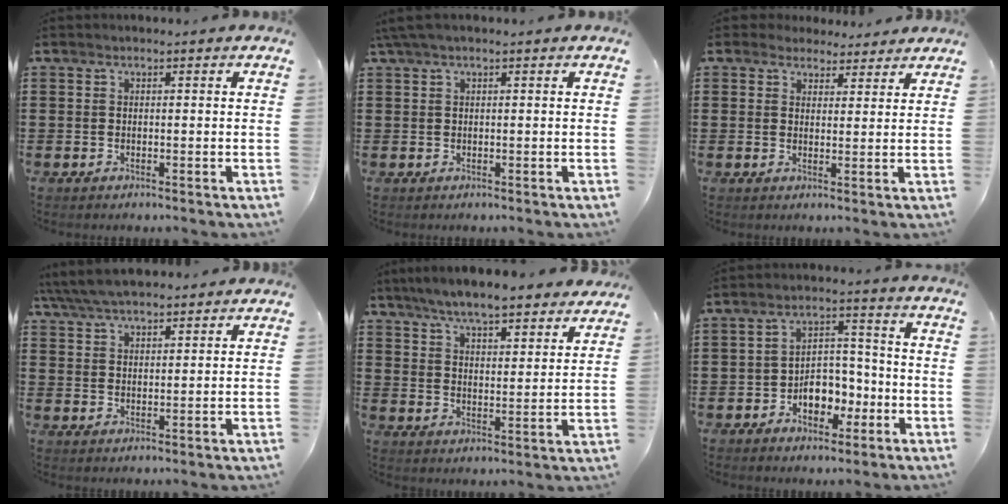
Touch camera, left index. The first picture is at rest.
{"total": 1.3, "force": [0.5, 0.1, 1.2], "torque": [-0.024, 0.001, 0.011]}
{"total": 3.3, "force": [2.9, 1.4, 0.2], "torque": [-0.016, 0.001, 0.057]}
{"total": 5.5, "force": [5.1, 1.0, 1.9], "torque": [-0.053, -0.009, 0.093]}
{"total": 6.3, "force": [6.0, 0.4, 1.9], "torque": [-0.061, -0.027, 0.107]}
{"total": 6.1, "force": [-2.6, 4.4, 3.3], "torque": [-0.047, 0.011, -0.051]}